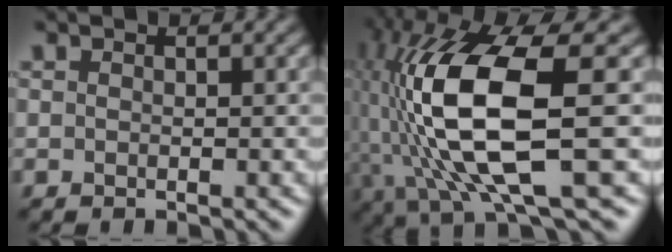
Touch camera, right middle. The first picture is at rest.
{"total": 13.1, "force": [-0.8, 4.0, 12.5], "torque": [-0.254, -0.005, -0.011]}